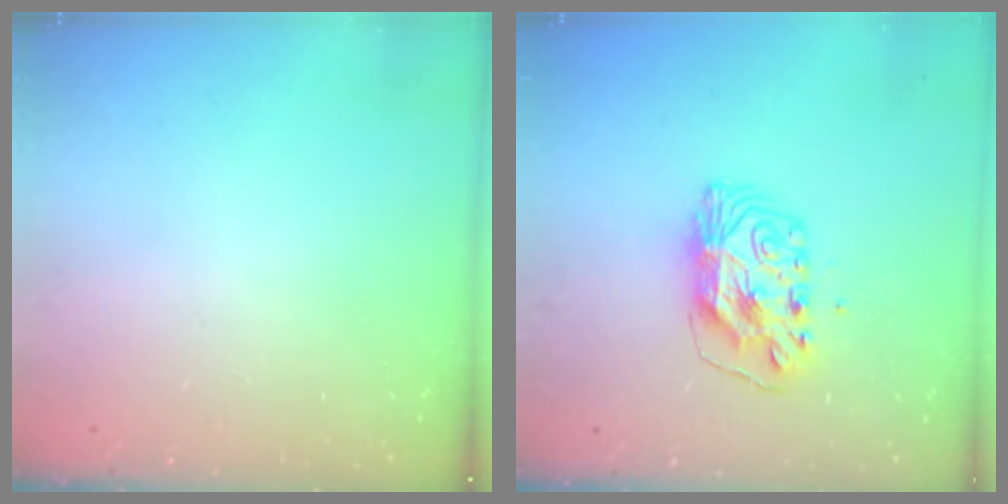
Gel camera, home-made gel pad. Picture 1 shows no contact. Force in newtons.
{"total": 9.6, "press": 9.6, "slide": 0.9}